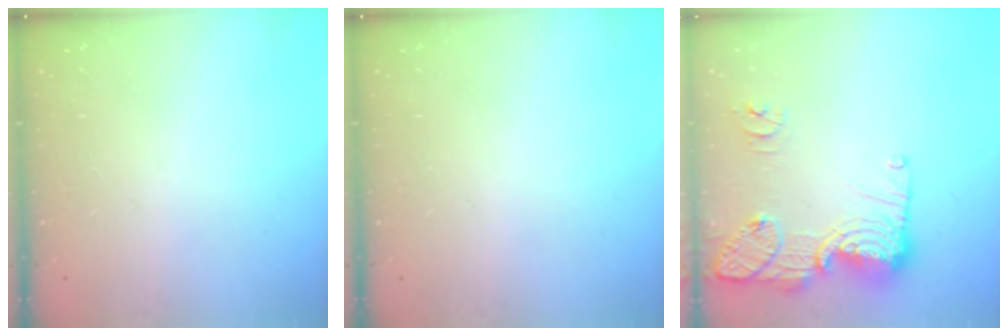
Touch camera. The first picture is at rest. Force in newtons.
{"total": 0.0}
{"total": 17.6, "press": 17.3, "slide": 3.3}